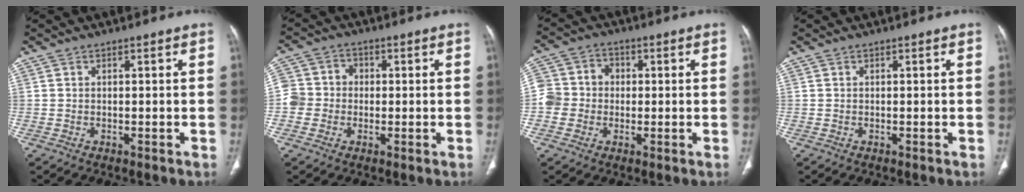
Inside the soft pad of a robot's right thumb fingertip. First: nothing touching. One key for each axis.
{"total": 6.4, "fx": -0.8, "fy": 6.1, "fz": 1.8, "tx": -0.015, "ty": 0.021, "tz": -0.023}
{"total": 7.9, "fx": -0.6, "fy": 7.4, "fz": 2.7, "tx": -0.031, "ty": 0.025, "tz": -0.017}
{"total": 0.0}